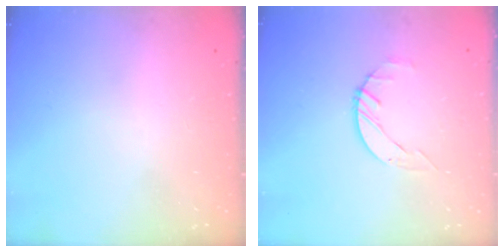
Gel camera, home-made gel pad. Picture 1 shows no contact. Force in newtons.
{"total": 1.4, "press": 1.4, "slide": 0.2}